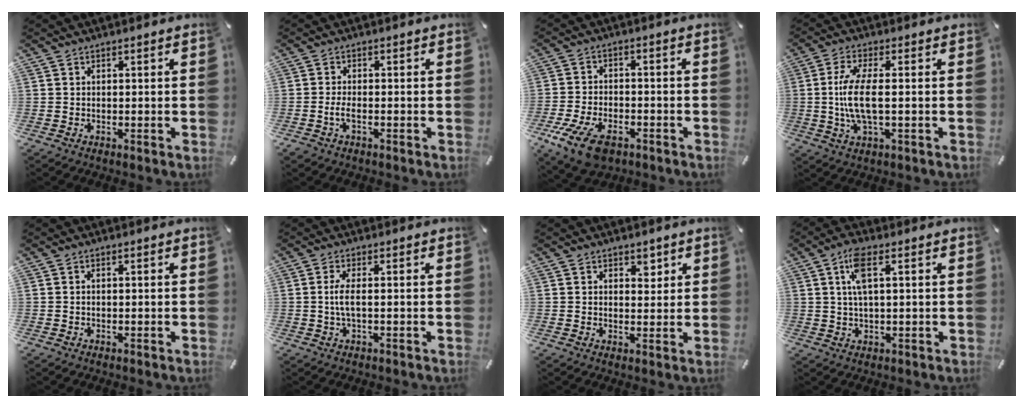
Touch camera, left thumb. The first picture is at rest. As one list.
[{"total": 2.9, "force": [-1.2, 1.2, 2.3], "torque": [-0.053, 0.001, -0.025]}, {"total": 10.0, "force": [-5.5, 5.7, 6.1], "torque": [-0.141, 0.014, -0.101]}, {"total": 9.9, "force": [0.0, 2.9, 9.5], "torque": [-0.207, -0.015, -0.007]}, {"total": 0.5, "force": [0.0, 0.3, 0.5], "torque": [-0.010, 0.000, -0.001]}, {"total": 4.1, "force": [0.0, 0.8, 4.1], "torque": [-0.089, -0.009, -0.007]}, {"total": 2.9, "force": [1.7, 2.1, 1.2], "torque": [0.007, -0.010, 0.022]}, {"total": 6.8, "force": [2.1, 2.5, 6.0], "torque": [-0.130, 0.005, 0.034]}]